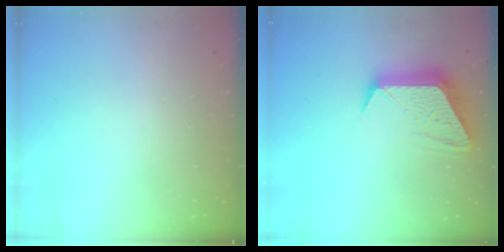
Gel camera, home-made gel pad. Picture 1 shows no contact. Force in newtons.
{"total": 12.8, "press": 12.8, "slide": 1.1}